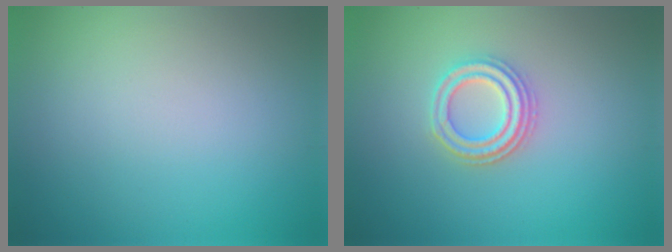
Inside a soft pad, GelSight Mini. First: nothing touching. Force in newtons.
{"total": 2.9, "press": 2.7, "slide": 1.2}